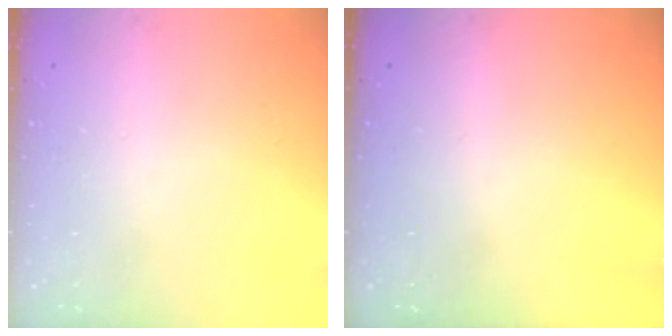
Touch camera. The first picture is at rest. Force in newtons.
{"total": 0.0}